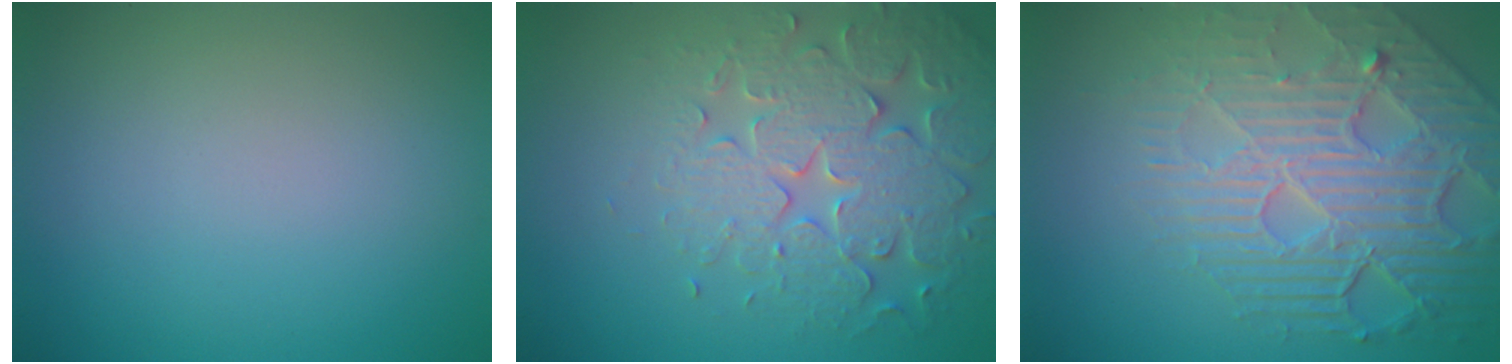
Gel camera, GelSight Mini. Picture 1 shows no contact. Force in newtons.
{"total": 5.3, "press": 5.2, "slide": 1.1}
{"total": 7.2, "press": 5.5, "slide": 4.6}